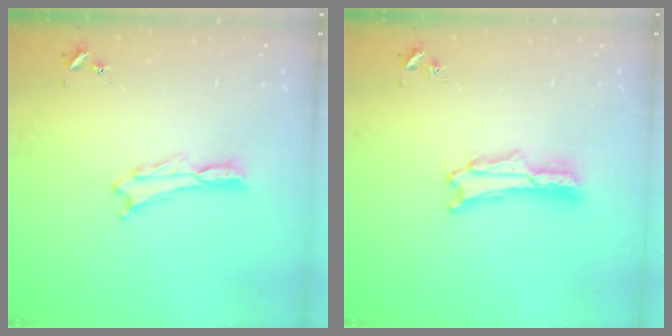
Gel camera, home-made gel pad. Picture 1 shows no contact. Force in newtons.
{"total": 2.1, "press": 2.1, "slide": 0.3}